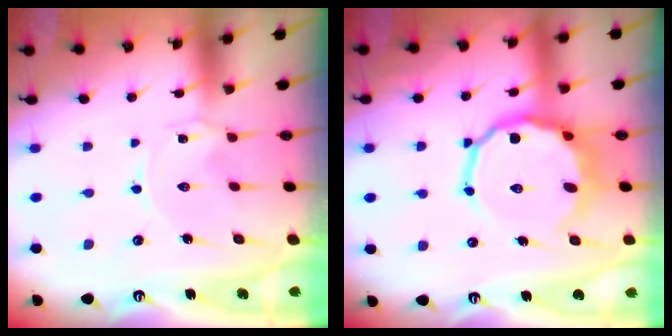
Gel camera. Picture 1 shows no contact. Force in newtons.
{"total": 13.0, "press": 12.5, "slide": 3.5}